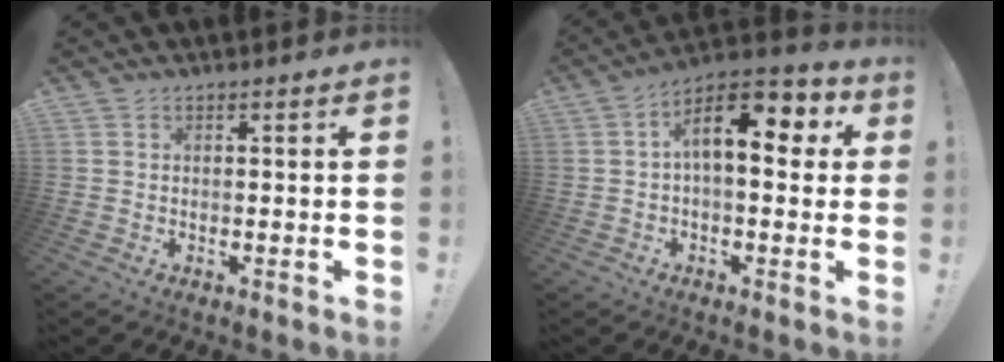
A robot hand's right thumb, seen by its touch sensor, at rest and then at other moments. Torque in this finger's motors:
{"motor_torque": [1.40, 2.47, 0.44, -0.25, 0.30]}